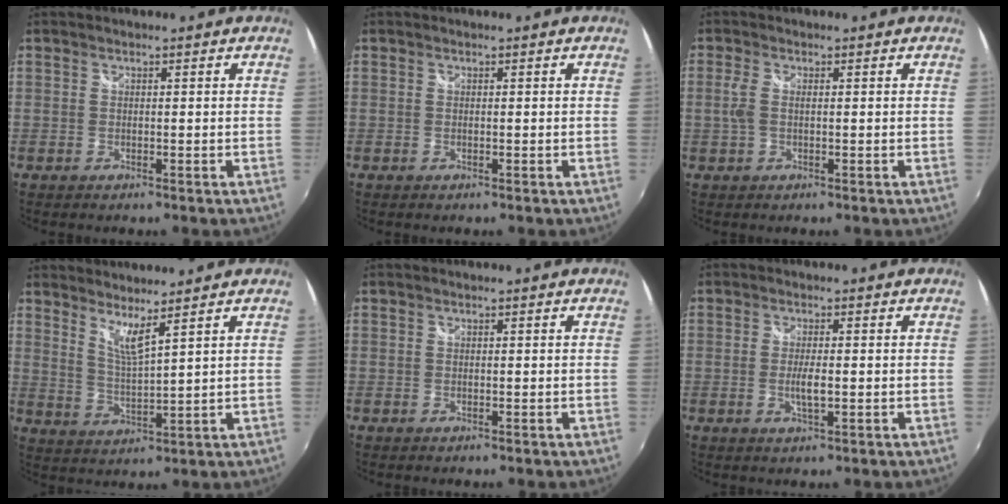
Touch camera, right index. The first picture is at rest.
{"total": 0.0}
{"total": 2.7, "force": [0.2, 1.2, 2.4], "torque": [-0.054, 0.000, 0.001]}
{"total": 4.9, "force": [4.1, -0.4, 2.8], "torque": [-0.052, -0.009, 0.071]}
{"total": 0.0}
{"total": 3.1, "force": [-0.5, 0.6, 3.0], "torque": [-0.056, -0.008, -0.009]}